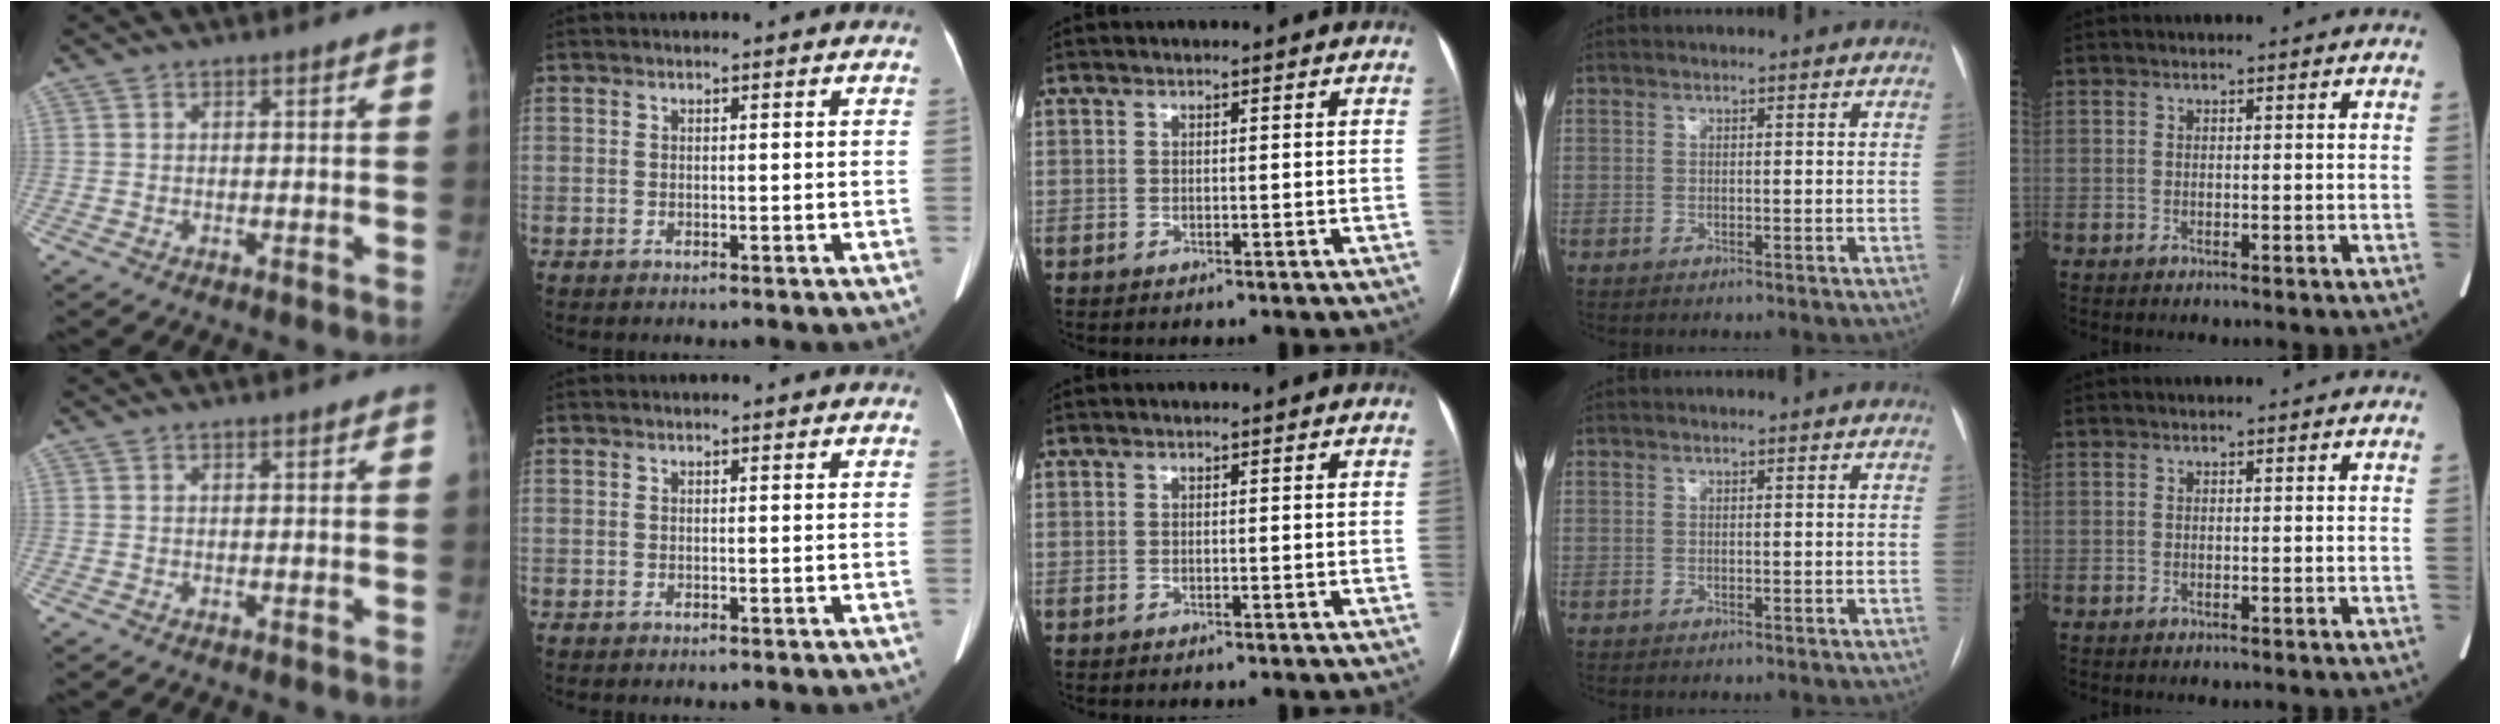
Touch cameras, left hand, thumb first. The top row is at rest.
{"index": {"total": 0.6, "force": [0.5, 0.0, 0.2], "torque": [-0.009, 0.011, 0.008]}}